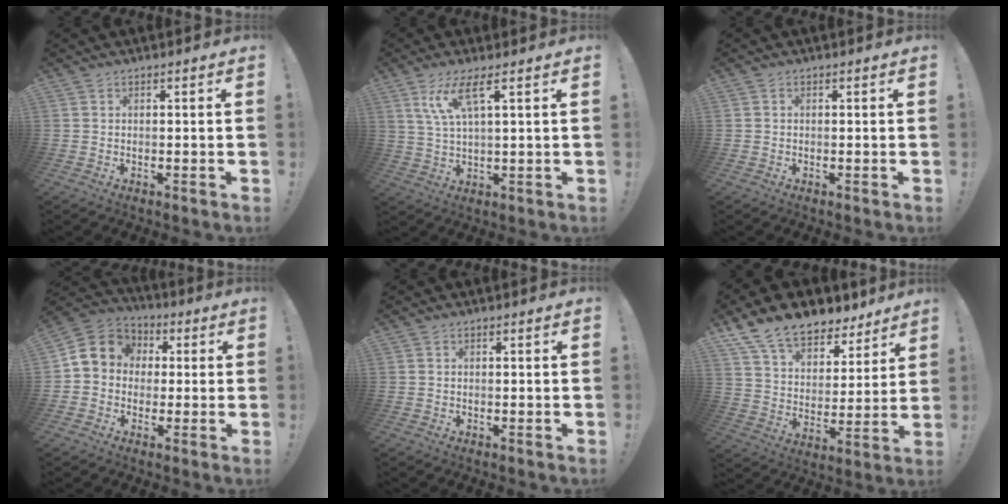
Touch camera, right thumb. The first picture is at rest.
{"total": 8.9, "force": [4.8, 1.7, 7.2], "torque": [-0.136, -0.013, 0.085]}
{"total": 0.0}
{"total": 9.5, "force": [1.1, 8.5, 4.2], "torque": [-0.069, 0.011, 0.028]}
{"total": 0.0}
{"total": 14.4, "force": [11.3, 7.4, 5.2], "torque": [-0.102, -0.079, 0.209]}